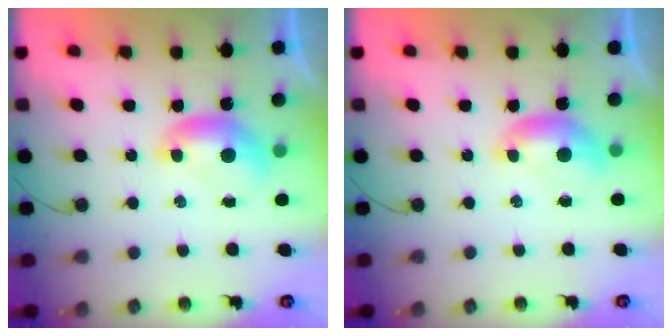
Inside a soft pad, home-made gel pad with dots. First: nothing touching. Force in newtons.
{"total": 0.7, "press": 0.6, "slide": 0.3}